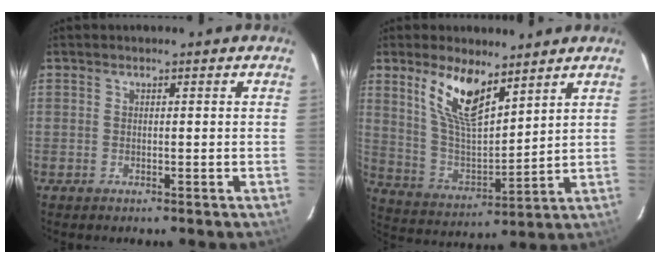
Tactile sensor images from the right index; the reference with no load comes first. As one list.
[{"total": 12.5, "force": [7.9, 4.4, 8.7], "torque": [-0.169, 0.003, 0.162]}]